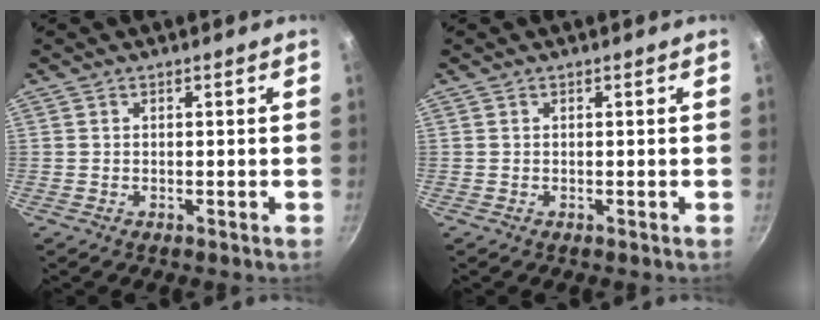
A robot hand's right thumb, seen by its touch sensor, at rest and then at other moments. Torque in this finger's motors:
{"motor_torque": [-0.11, 0.11, 0.06, 0.06, 0.02]}